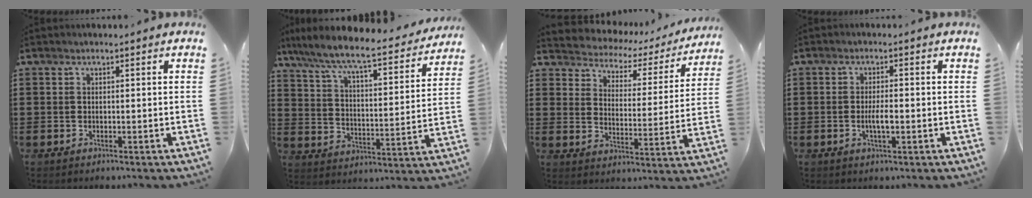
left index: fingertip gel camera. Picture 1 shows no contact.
{"total": 7.4, "force": [6.6, 0.2, 3.4], "torque": [-0.096, -0.049, 0.105]}
{"total": 2.6, "force": [2.3, 1.2, 0.2], "torque": [-0.026, -0.023, 0.029]}
{"total": 3.1, "force": [-0.6, 0.8, 3.0], "torque": [-0.059, -0.003, -0.013]}